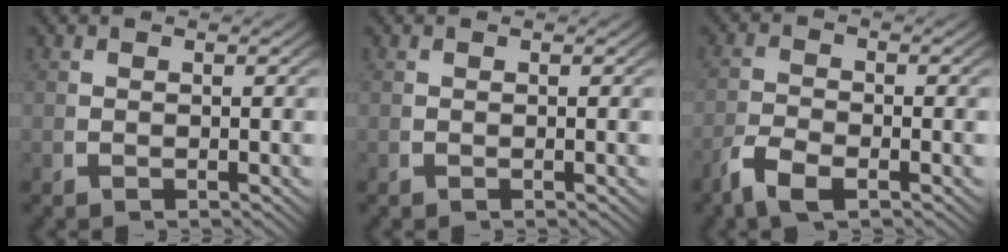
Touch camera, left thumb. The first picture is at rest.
{"total": 0.0}
{"total": 2.9, "force": [-1.8, 1.2, 2.0], "torque": [-0.049, -0.010, -0.034]}